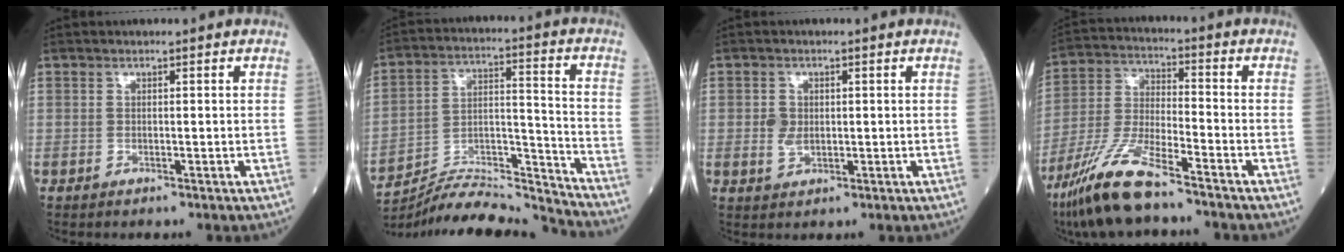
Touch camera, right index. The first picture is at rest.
{"total": 15.8, "force": [-15.6, -1.1, 1.8], "torque": [-0.034, 0.037, -0.265]}
{"total": 2.6, "force": [0.1, 1.9, 1.7], "torque": [-0.031, 0.001, 0.006]}
{"total": 12.0, "force": [-8.9, 1.5, 7.9], "torque": [-0.176, -0.027, -0.172]}